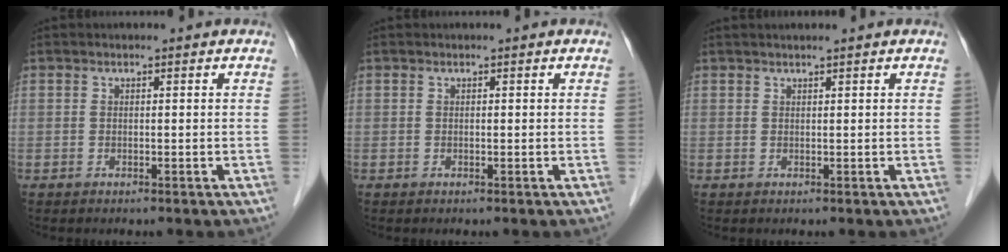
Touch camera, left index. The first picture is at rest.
{"total": 0.0}
{"total": 1.6, "force": [1.3, -0.2, 0.9], "torque": [-0.010, 0.014, 0.025]}